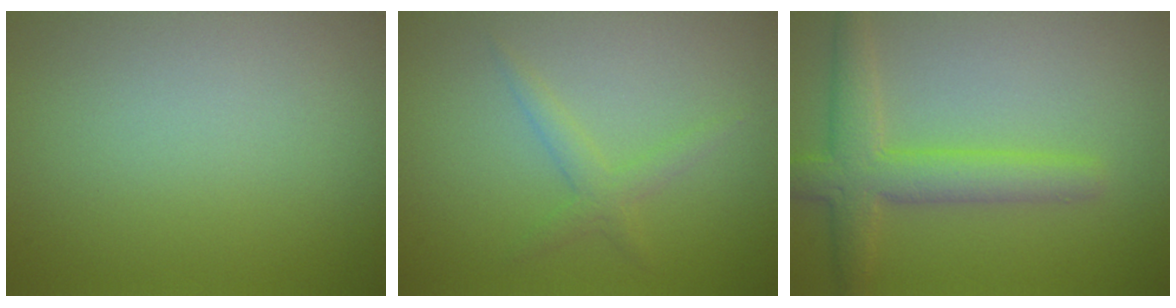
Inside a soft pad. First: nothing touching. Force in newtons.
{"total": 1.7, "press": 1.7, "slide": 0.1}
{"total": 4.5, "press": 4.5, "slide": 0.1}